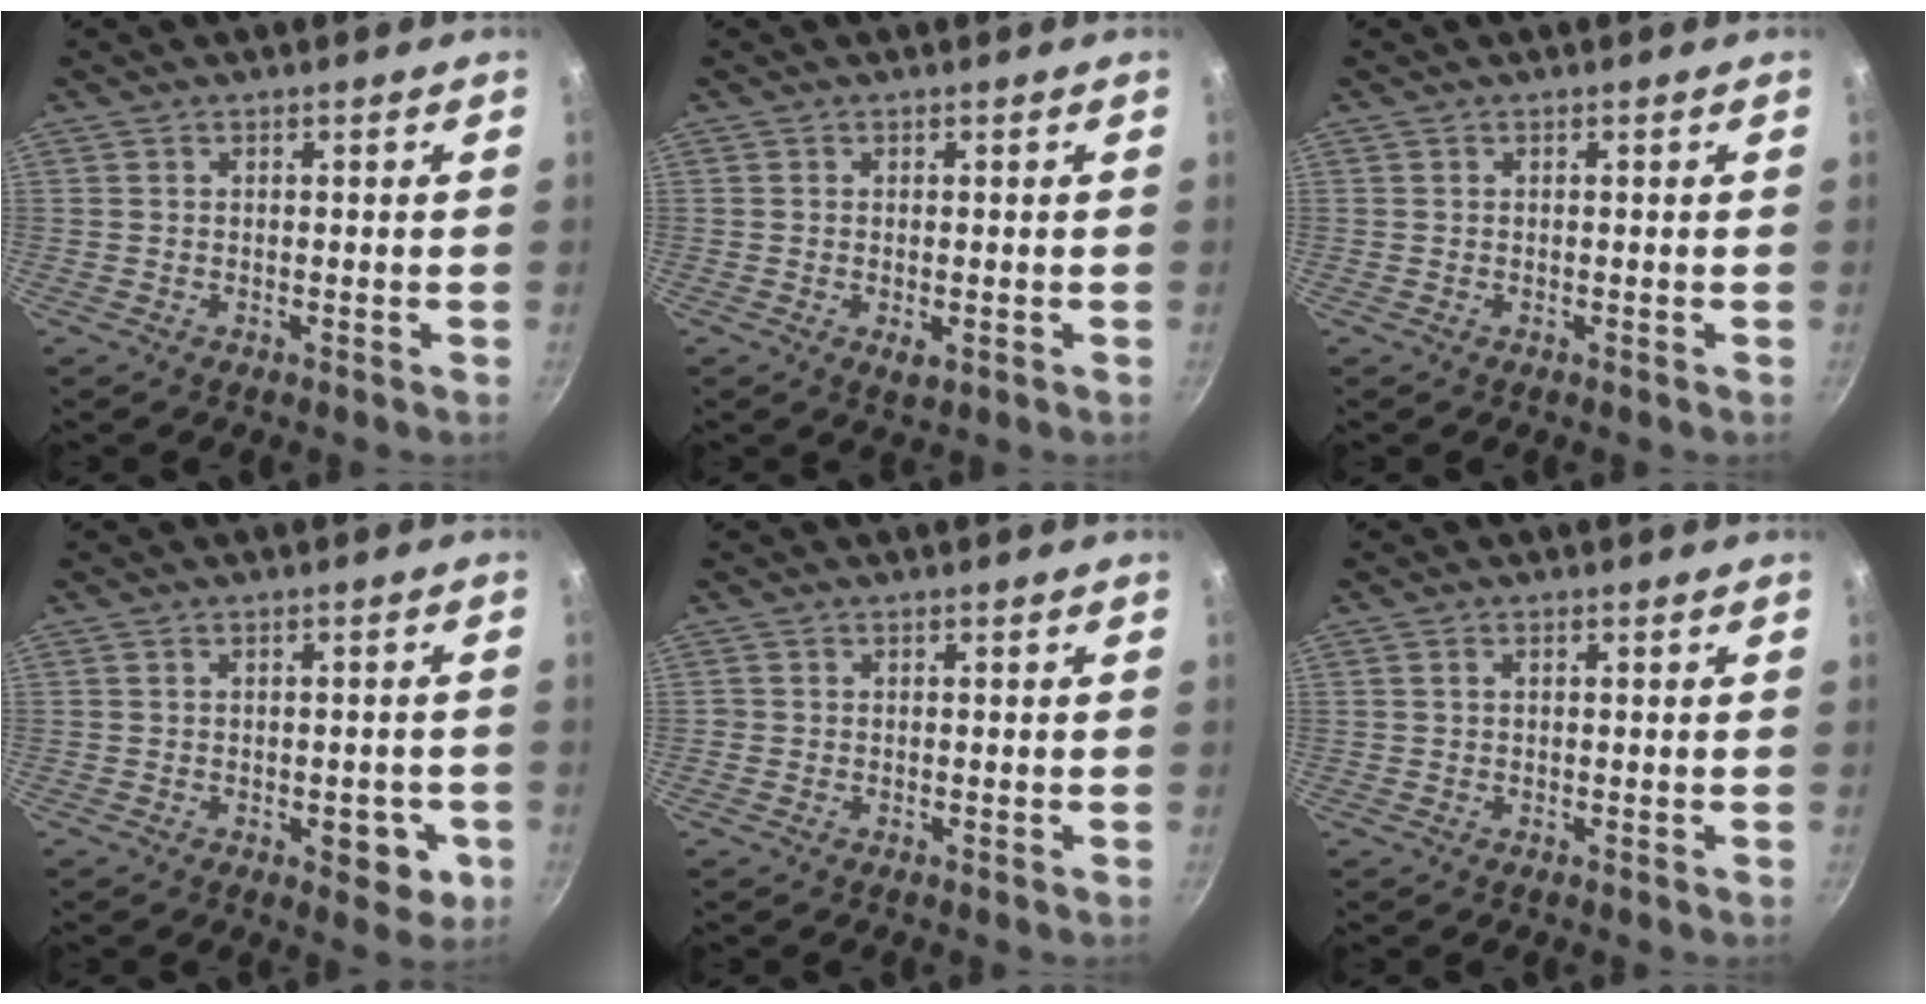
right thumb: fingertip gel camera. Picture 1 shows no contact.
{"total": 2.0, "force": [-0.5, 1.1, 1.7], "torque": [-0.029, -0.006, -0.006]}
{"total": 0.0}
{"total": 6.3, "force": [-1.9, 3.4, 4.9], "torque": [-0.031, 0.009, -0.020]}
{"total": 0.5, "force": [-0.2, 0.5, 0.1], "torque": [0.000, 0.001, -0.005]}
{"total": 0.8, "force": [0.2, 0.6, 0.6], "torque": [-0.010, 0.004, 0.002]}